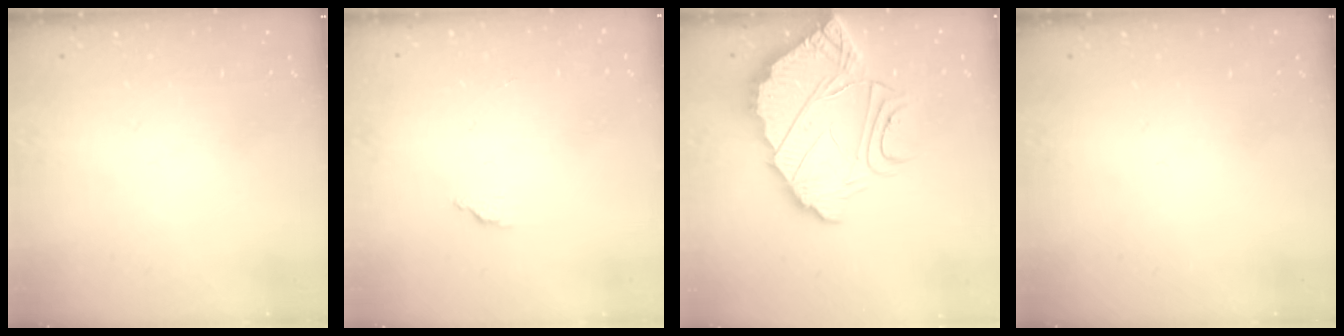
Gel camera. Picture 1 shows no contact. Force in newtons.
{"total": 1.7, "press": 1.7, "slide": 0.1}
{"total": 12.8, "press": 12.7, "slide": 1.1}
{"total": 0.0}